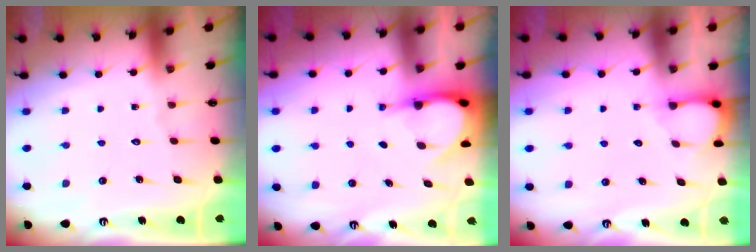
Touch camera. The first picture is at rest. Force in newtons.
{"total": 4.8, "press": 4.8, "slide": 0.1}
{"total": 2.3, "press": 2.3, "slide": 0.3}